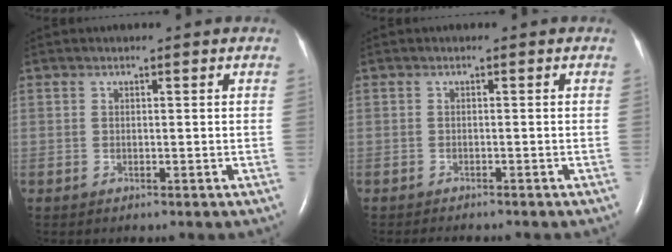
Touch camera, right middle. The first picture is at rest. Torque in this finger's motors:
{"motor_torque": [0.05, -0.05, -0.02, 0.00]}